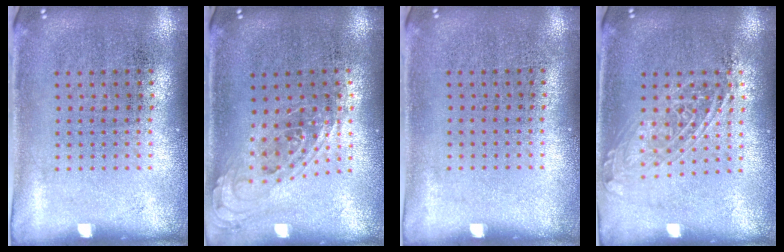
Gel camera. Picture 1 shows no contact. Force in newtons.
{"total": 0.8, "press": 0.7, "slide": 0.3}
{"total": 0.0}
{"total": 1.6, "press": 1.3, "slide": 0.8}